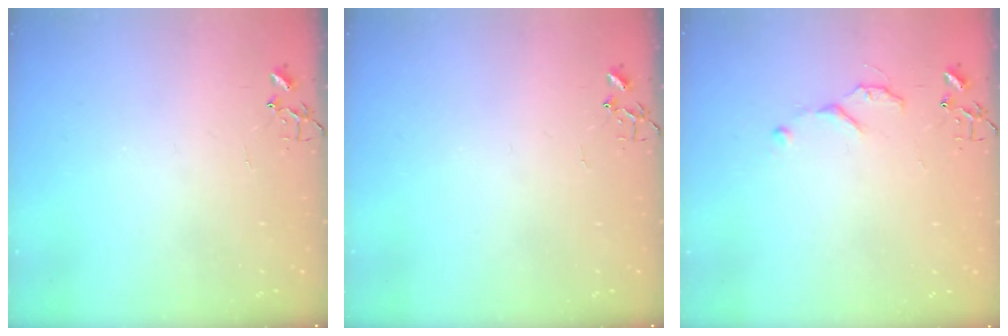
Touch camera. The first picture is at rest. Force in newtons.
{"total": 0.0}
{"total": 5.5, "press": 5.5, "slide": 0.7}